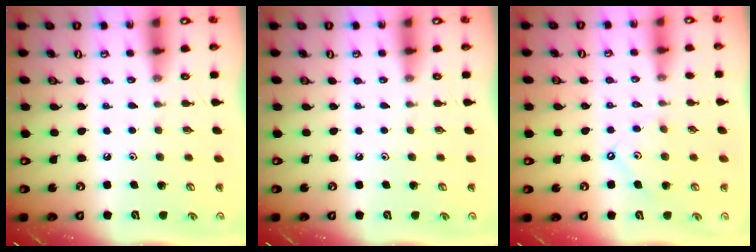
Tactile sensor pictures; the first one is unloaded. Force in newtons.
{"total": 0.0}
{"total": 6.4, "press": 6.3, "slide": 0.8}